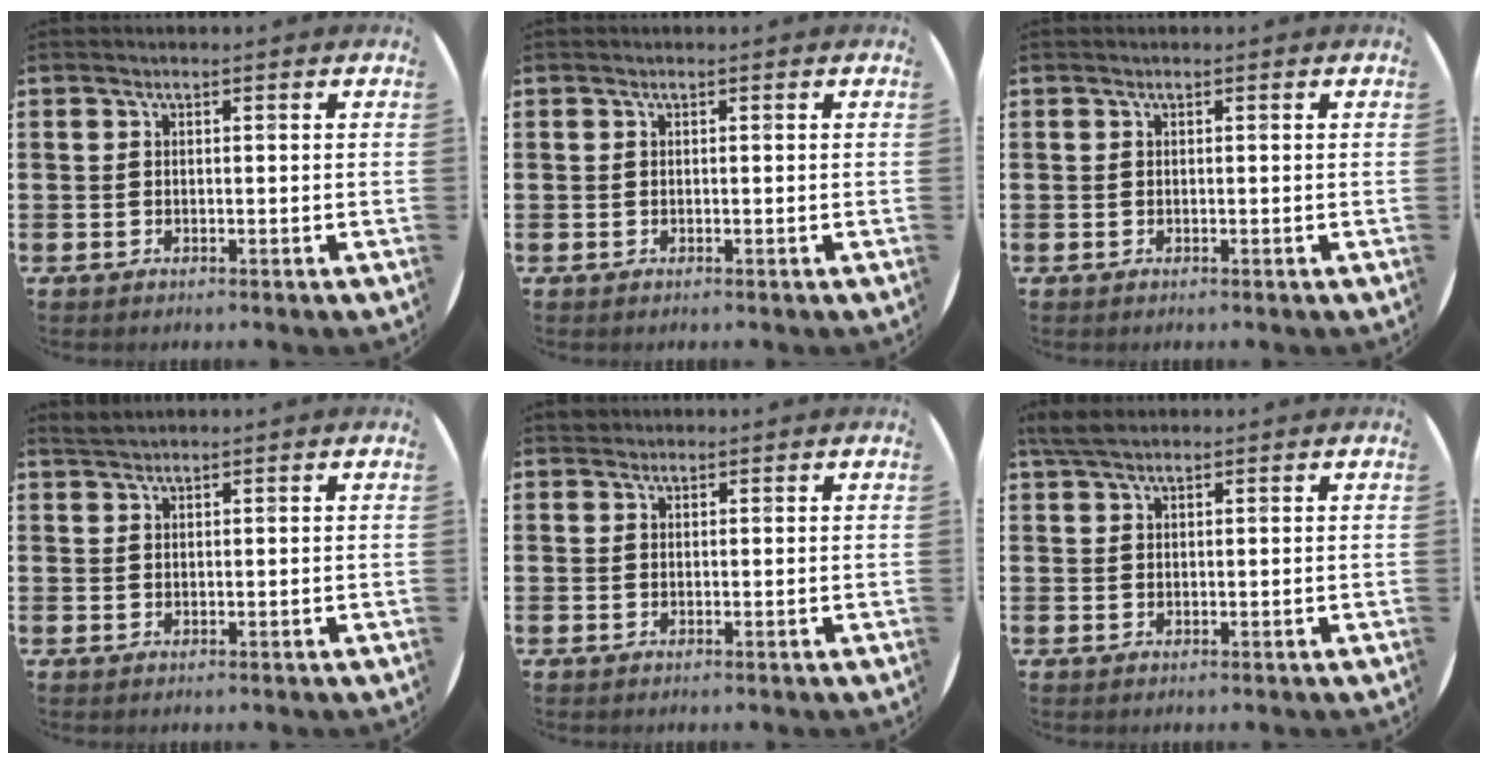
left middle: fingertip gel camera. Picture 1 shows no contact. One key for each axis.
{"total": 0.0}
{"total": 0.0}
{"total": 1.2, "fx": 1.2, "fy": -0.1, "fz": 0.1, "tx": -0.004, "ty": -0.001, "tz": 0.023}
{"total": 0.7, "fx": 0.6, "fy": 0.2, "fz": -0.1, "tx": 0.010, "ty": 0.000, "tz": 0.011}
{"total": 2.7, "fx": 2.2, "fy": 0.8, "fz": 1.4, "tx": -0.033, "ty": 0.006, "tz": 0.042}